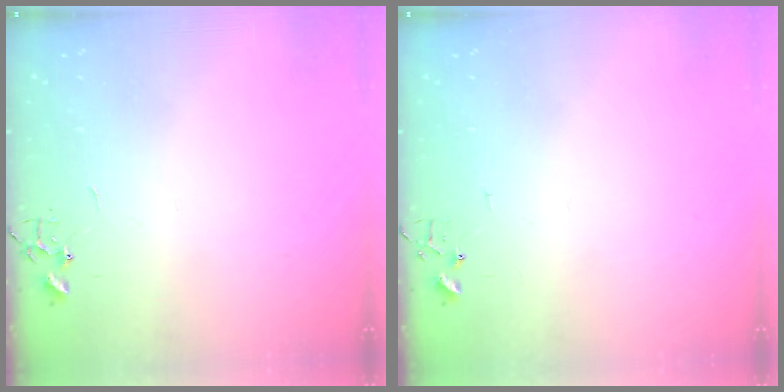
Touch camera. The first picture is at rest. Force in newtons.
{"total": 4.2, "press": 4.2, "slide": 0.4}